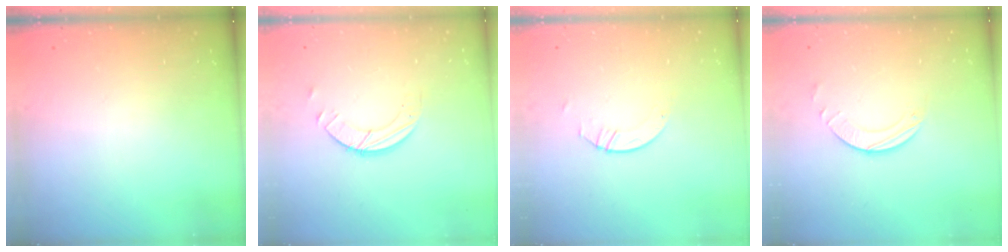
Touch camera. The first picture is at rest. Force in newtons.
{"total": 4.0, "press": 4.0, "slide": 0.4}
{"total": 1.1, "press": 1.1, "slide": 0.1}
{"total": 2.5, "press": 2.5, "slide": 0.2}